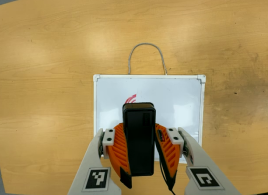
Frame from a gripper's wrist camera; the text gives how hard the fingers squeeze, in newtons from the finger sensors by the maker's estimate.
{"total": 6.9, "left": 6.1, "right": 7.7}